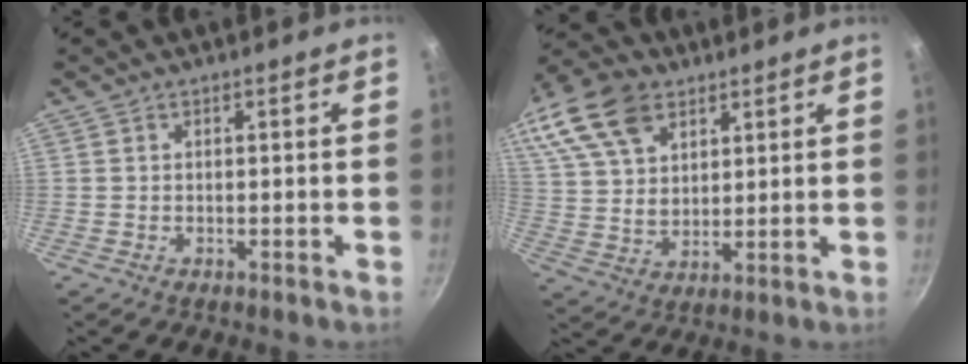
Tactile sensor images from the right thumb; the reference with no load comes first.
{"total": 22.5, "force": [11.9, 14.4, 12.5], "torque": [-0.277, 0.019, 0.224]}